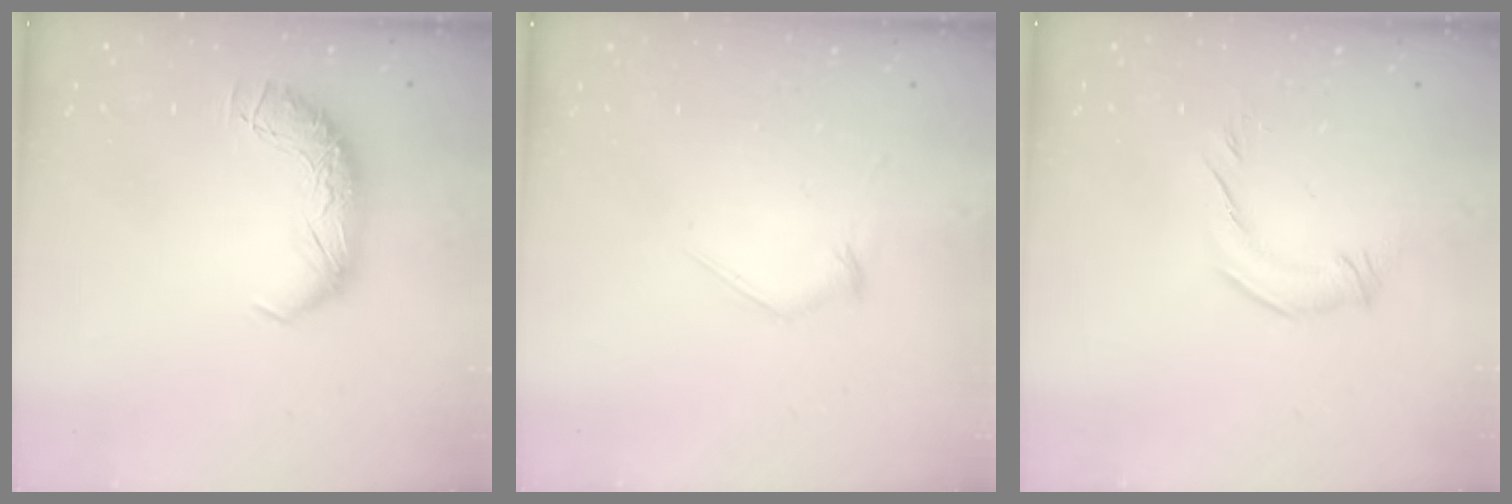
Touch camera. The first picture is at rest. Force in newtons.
{"total": 7.1, "press": 7.0, "slide": 0.8}
{"total": 2.4, "press": 2.2, "slide": 1.1}